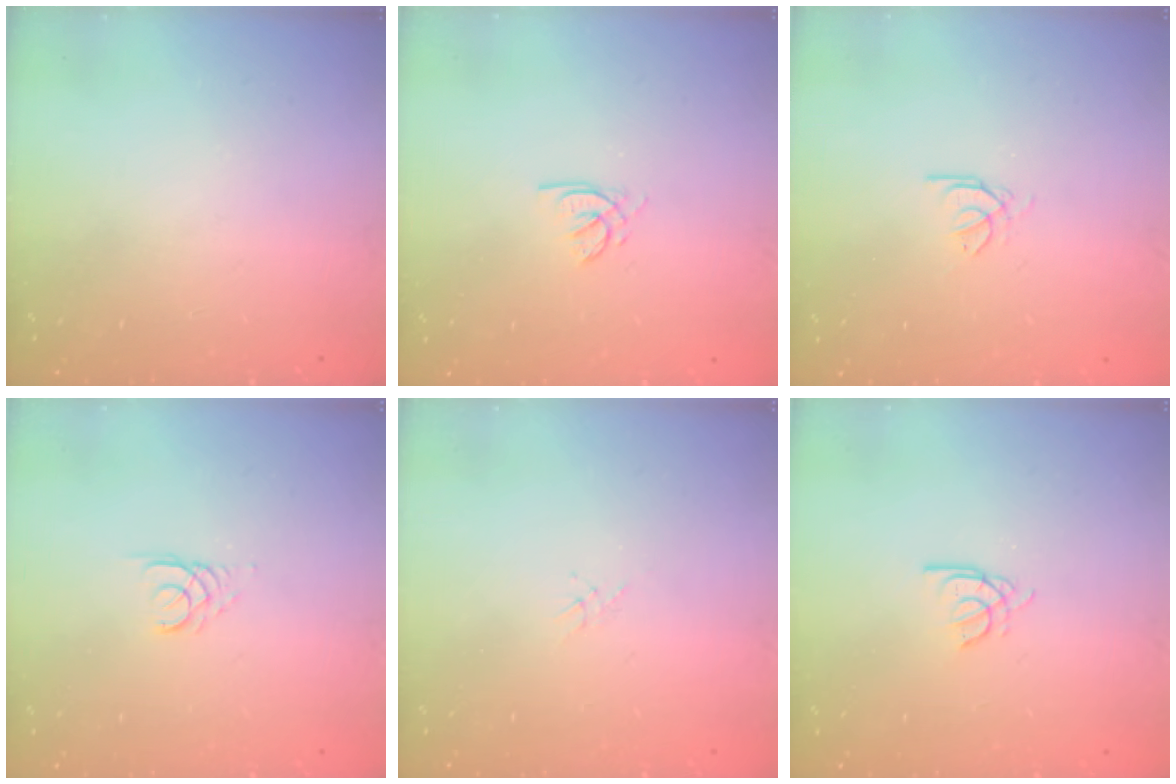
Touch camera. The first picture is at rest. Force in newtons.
{"total": 1.4, "press": 1.4, "slide": 0.2}
{"total": 0.7, "press": 0.6, "slide": 0.4}
{"total": 2.6, "press": 2.6, "slide": 0.3}
{"total": 1.3, "press": 1.2, "slide": 0.3}
{"total": 3.6, "press": 3.6, "slide": 0.4}